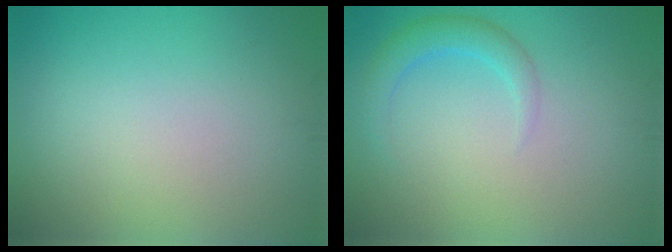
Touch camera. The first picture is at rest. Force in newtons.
{"total": 2.4, "press": 2.4, "slide": 0.1}